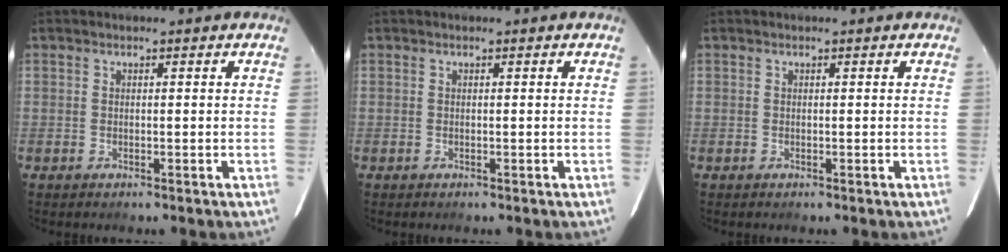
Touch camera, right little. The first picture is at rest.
{"total": 0.0}
{"total": 0.0}